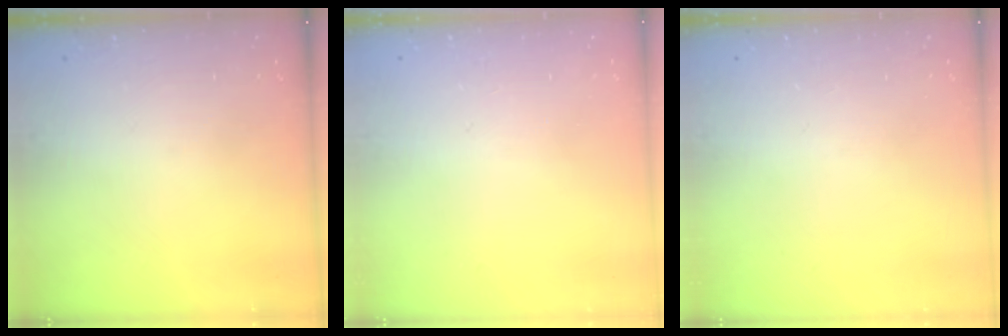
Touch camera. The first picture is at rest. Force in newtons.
{"total": 2.6, "press": 2.6, "slide": 0.2}
{"total": 0.0}